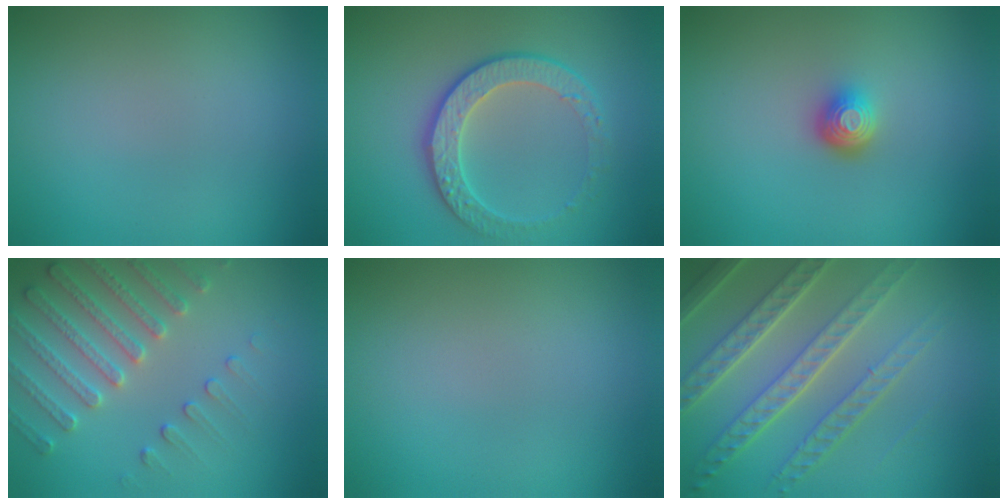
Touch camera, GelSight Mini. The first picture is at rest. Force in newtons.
{"total": 3.9, "press": 3.5, "slide": 1.8}
{"total": 1.9, "press": 1.4, "slide": 1.2}
{"total": 3.7, "press": 3.7, "slide": 0.3}
{"total": 0.0}
{"total": 7.7, "press": 5.4, "slide": 5.5}